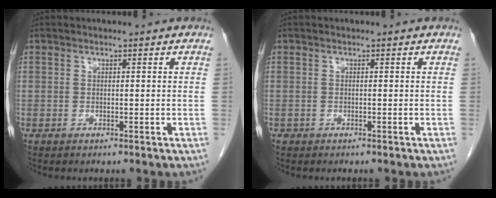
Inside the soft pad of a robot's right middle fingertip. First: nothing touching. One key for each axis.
{"total": 0.0}